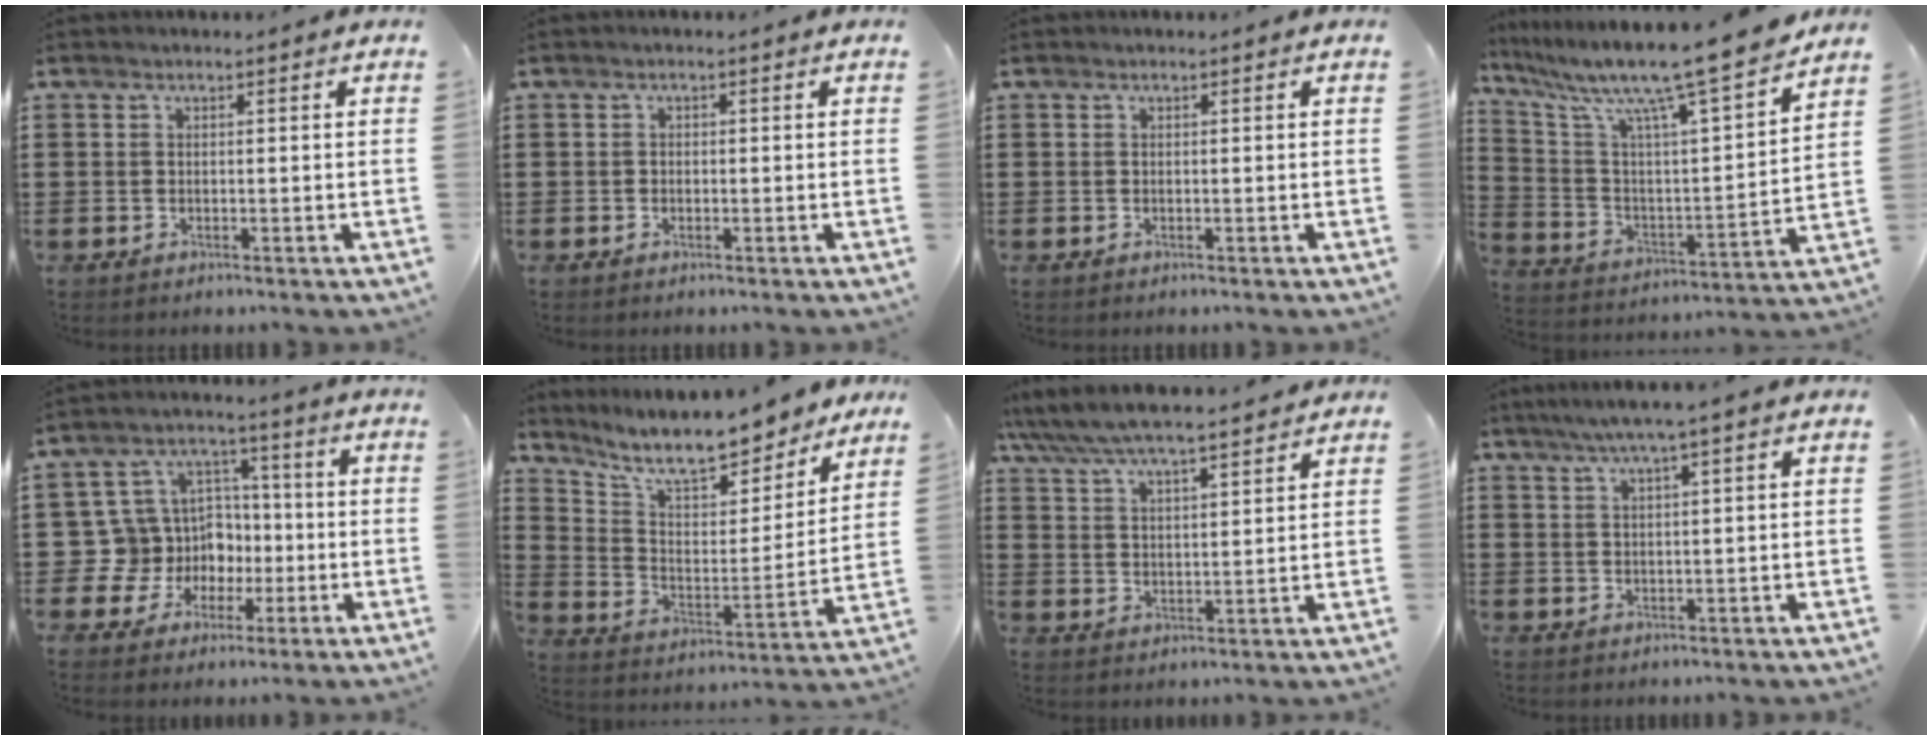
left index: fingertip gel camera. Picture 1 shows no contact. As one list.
[{"total": 0.6, "force": [-0.2, 0.5, 0.2], "torque": [-0.006, 0.002, -0.005]}, {"total": 0.0}, {"total": 11.8, "force": [9.9, 0.0, 6.4], "torque": [-0.155, -0.078, 0.157]}, {"total": 10.6, "force": [-0.8, 10.0, 3.4], "torque": [-0.126, 0.000, -0.006]}, {"total": 11.1, "force": [9.7, 2.1, 5.0], "torque": [-0.122, -0.064, 0.166]}, {"total": 6.2, "force": [5.8, 0.5, 2.1], "torque": [-0.063, -0.027, 0.101]}, {"total": 3.2, "force": [1.9, -0.4, 2.5], "torque": [-0.051, 0.002, 0.032]}]